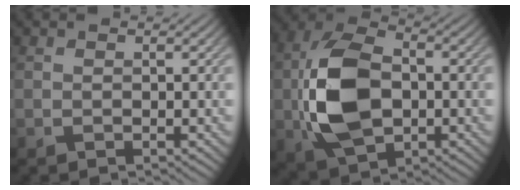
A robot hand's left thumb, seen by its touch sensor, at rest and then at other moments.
{"total": 13.2, "force": [-1.6, 8.3, 10.1], "torque": [-0.241, -0.002, -0.039]}